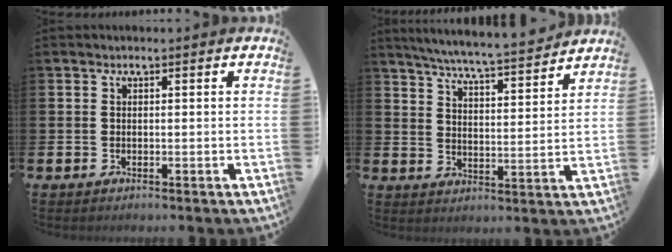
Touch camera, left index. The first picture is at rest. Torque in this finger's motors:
{"motor_torque": [0.10, -0.37, 0.71, 0.21]}